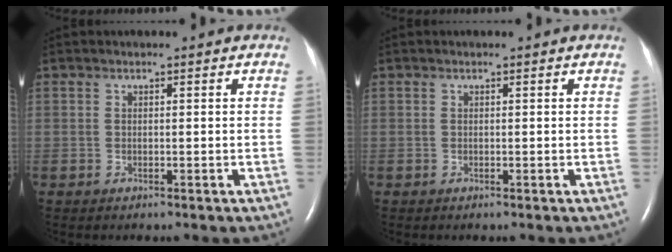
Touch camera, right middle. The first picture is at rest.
{"total": 0.0}